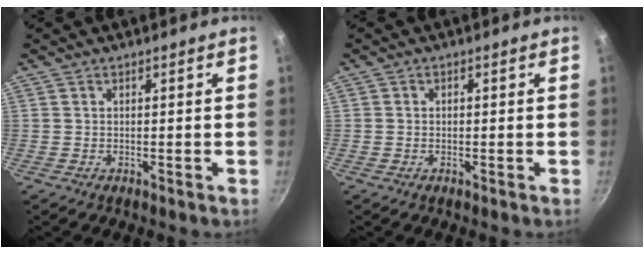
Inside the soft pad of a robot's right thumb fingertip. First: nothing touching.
{"total": 0.7, "force": [-0.2, 0.6, 0.2], "torque": [-0.003, 0.002, -0.004]}